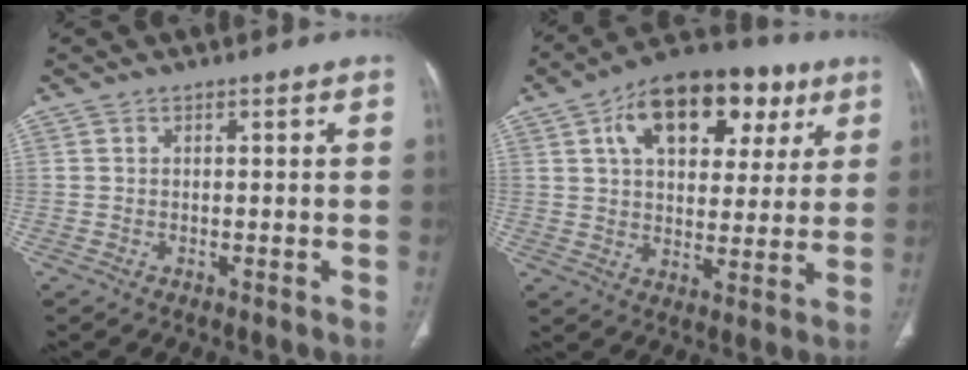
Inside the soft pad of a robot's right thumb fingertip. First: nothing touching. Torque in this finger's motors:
{"motor_torque": [0.61, 3.86, 1.33, 0.06, 0.18]}